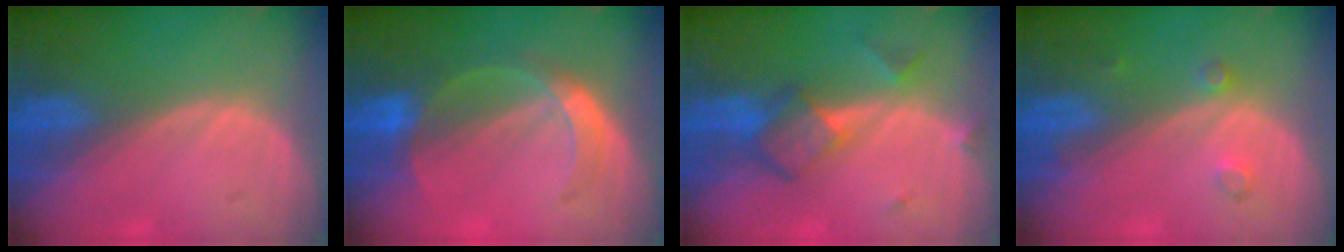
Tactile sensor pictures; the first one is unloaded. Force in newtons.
{"total": 5.6, "press": 5.3, "slide": 1.9}
{"total": 6.0, "press": 5.2, "slide": 3.0}
{"total": 2.1, "press": 1.8, "slide": 1.1}